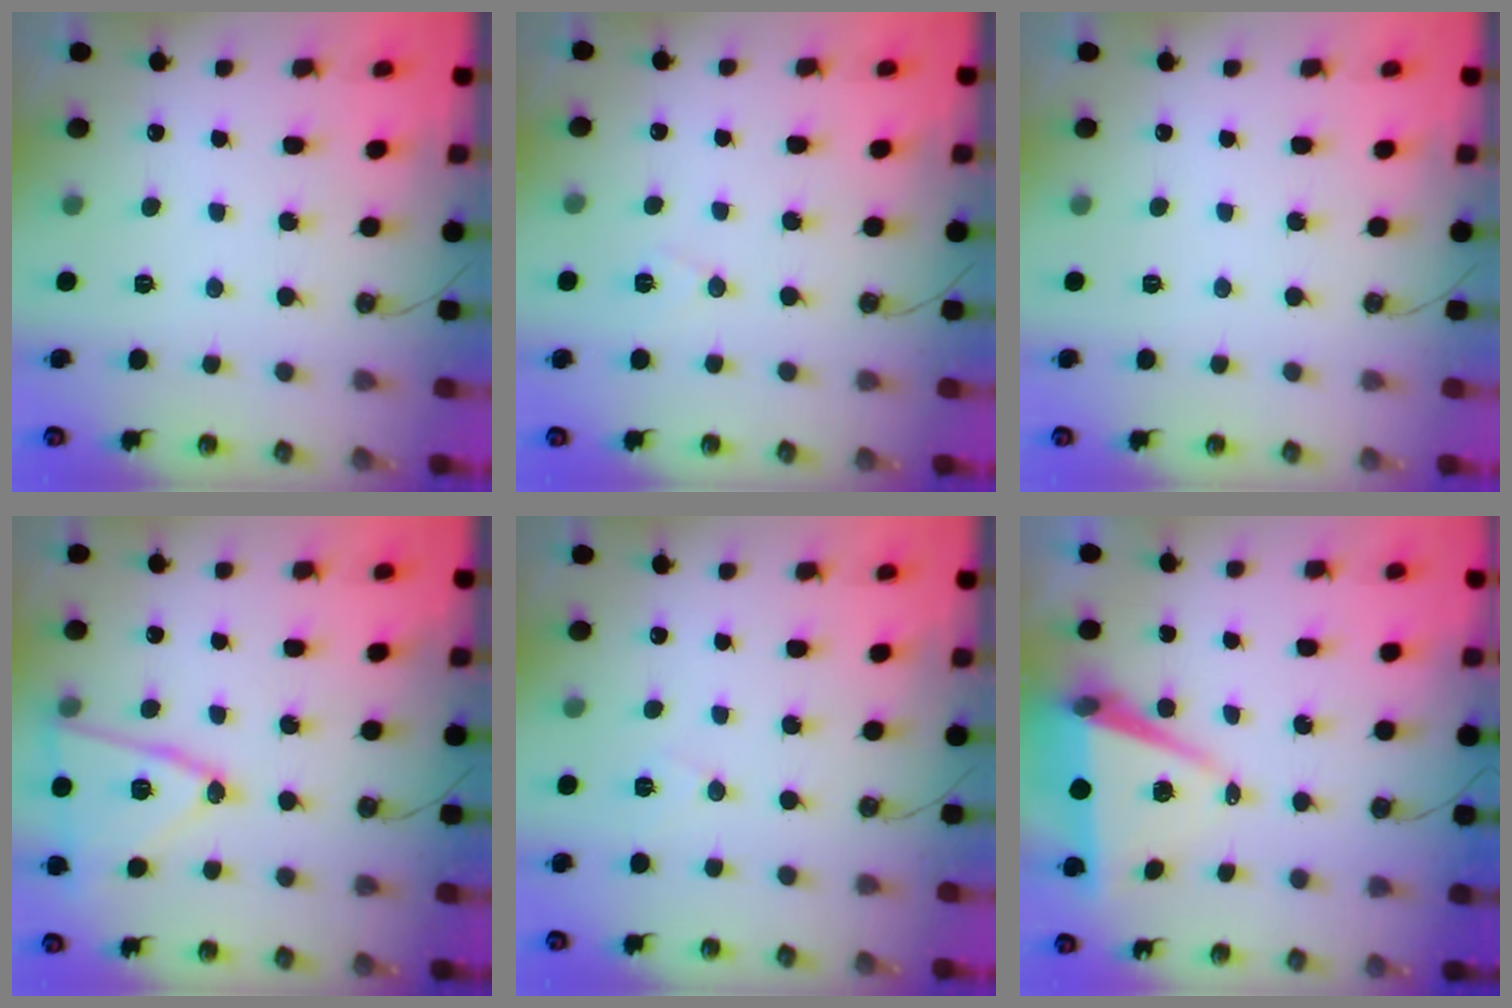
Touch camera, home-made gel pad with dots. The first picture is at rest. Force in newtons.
{"total": 6.9, "press": 5.2, "slide": 4.6}
{"total": 0.0}
{"total": 15.5, "press": 15.3, "slide": 2.7}
{"total": 6.1, "press": 4.2, "slide": 4.4}
{"total": 7.9, "press": 6.7, "slide": 4.2}